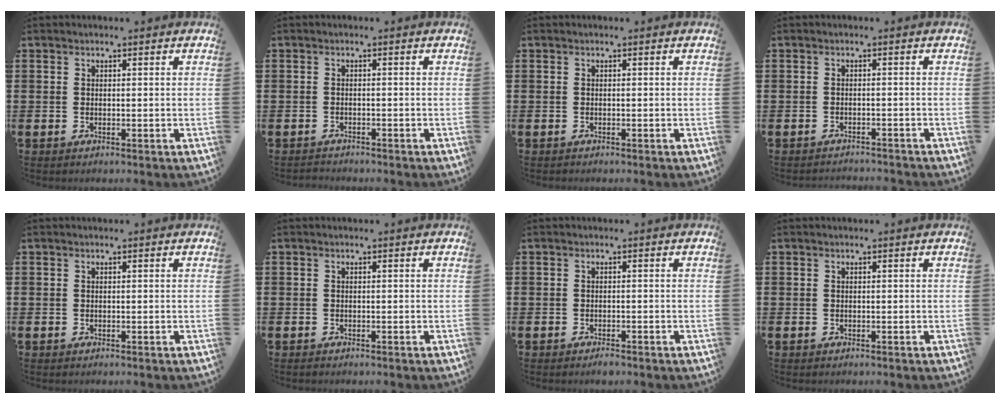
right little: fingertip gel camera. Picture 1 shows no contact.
{"total": 0.8, "force": [-0.8, 0.0, -0.1], "torque": [-0.002, 0.001, -0.018]}
{"total": 0.0}
{"total": 1.1, "force": [-1.1, -0.1, -0.1], "torque": [-0.001, 0.003, -0.024]}
{"total": 0.0}
{"total": 0.0}
{"total": 0.8, "force": [-0.7, 0.2, 0.3], "torque": [-0.008, -0.003, -0.014]}
{"total": 0.0}